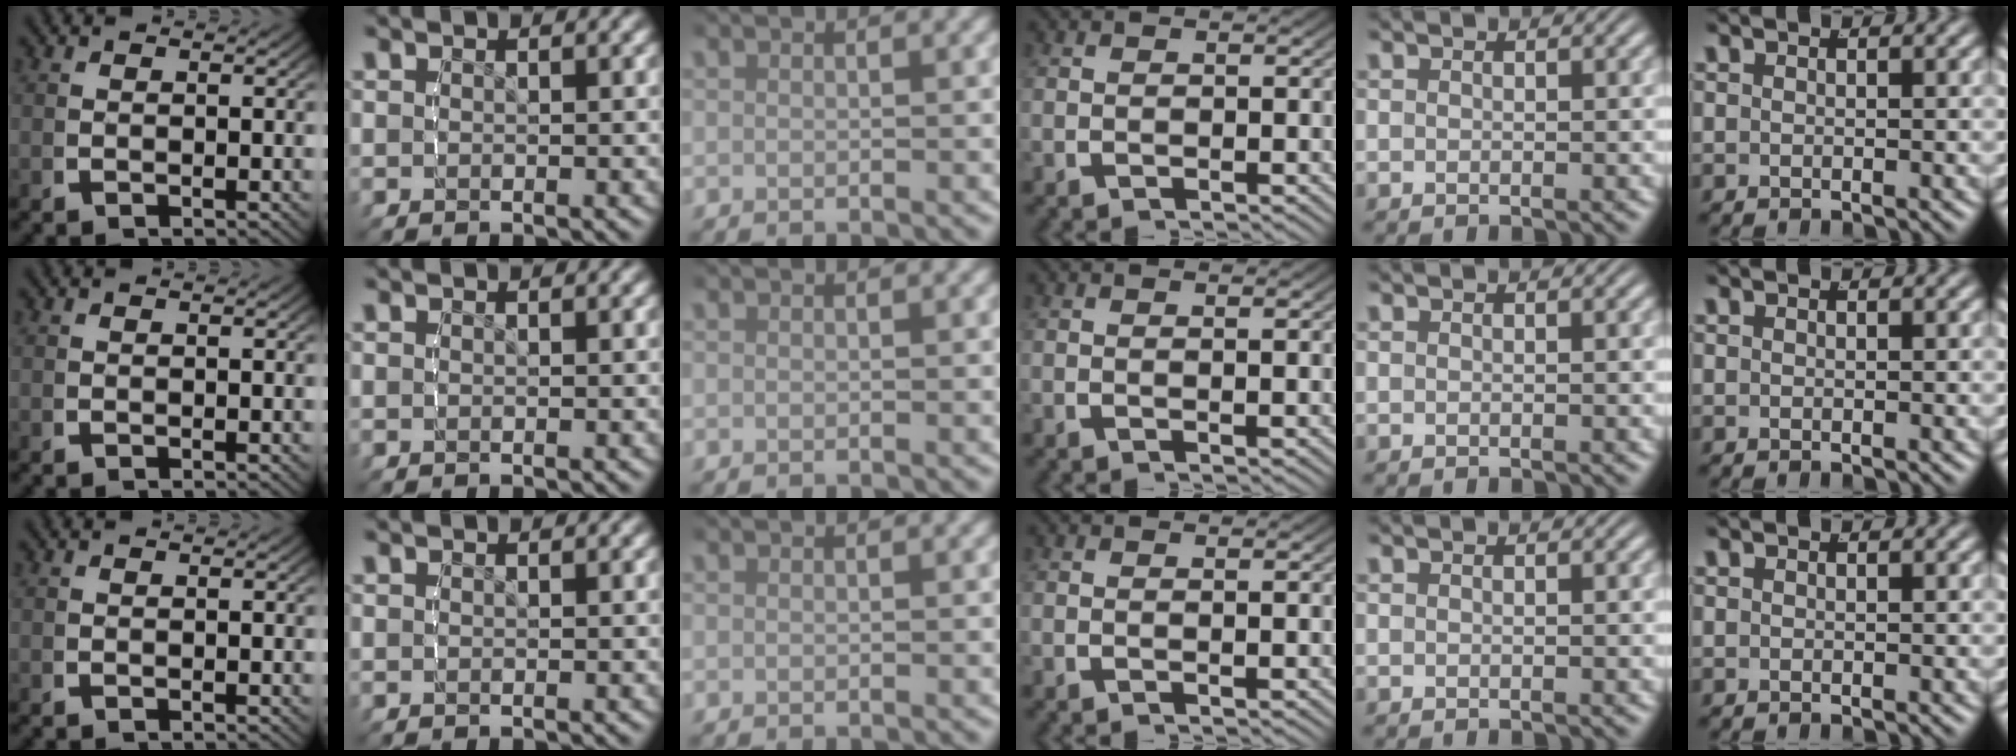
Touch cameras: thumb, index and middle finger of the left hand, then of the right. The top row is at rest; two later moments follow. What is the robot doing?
{"motion": "lift_and_place", "object": "bottle"}